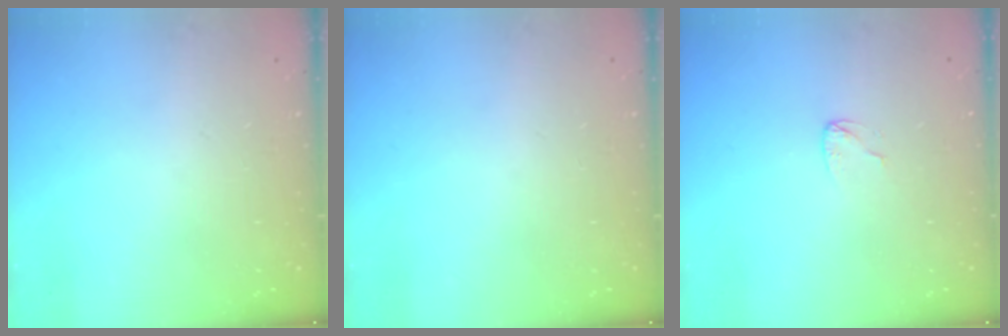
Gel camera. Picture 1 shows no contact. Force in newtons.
{"total": 0.0}
{"total": 3.6, "press": 3.6, "slide": 0.2}